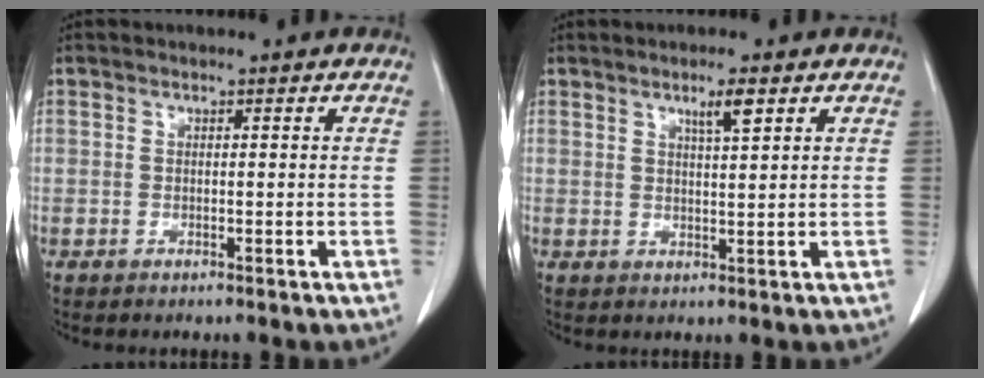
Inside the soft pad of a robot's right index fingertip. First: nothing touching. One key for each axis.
{"total": 3.1, "fx": 1.8, "fy": 0.1, "fz": 2.5, "tx": -0.046, "ty": -0.002, "tz": 0.032}